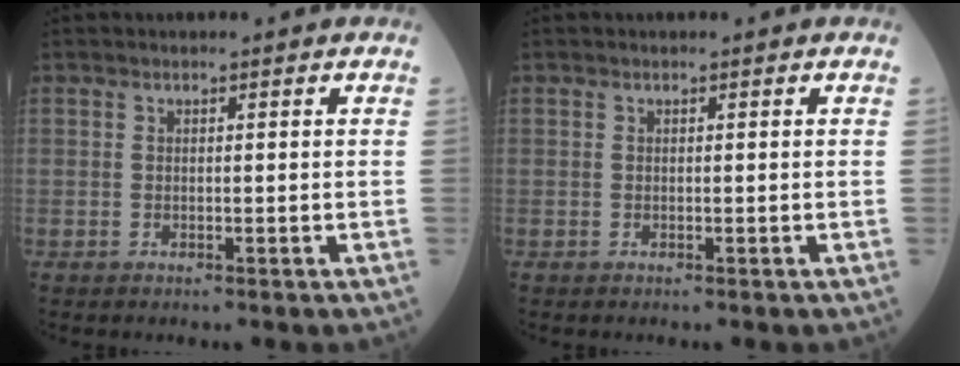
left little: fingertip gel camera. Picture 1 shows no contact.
{"total": 0.0}